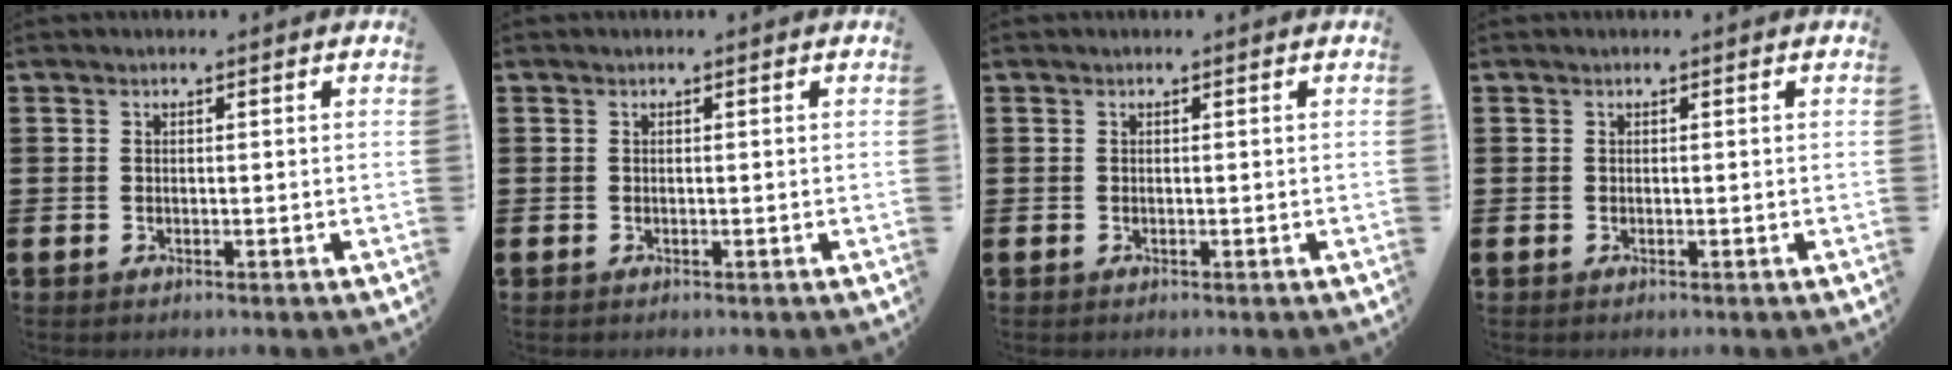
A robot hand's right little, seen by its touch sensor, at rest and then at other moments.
{"total": 0.0}
{"total": 0.0}
{"total": 0.0}